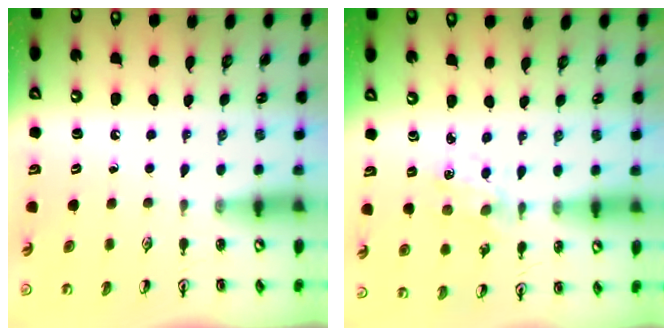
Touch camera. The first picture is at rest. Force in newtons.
{"total": 1.9, "press": 1.9, "slide": 0.2}